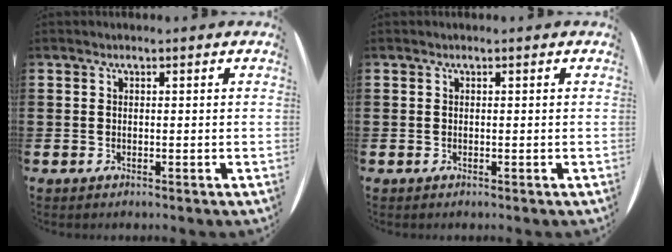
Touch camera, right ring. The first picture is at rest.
{"total": 0.0}